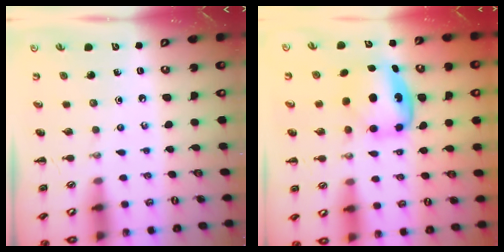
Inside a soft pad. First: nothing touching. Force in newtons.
{"total": 6.3, "press": 6.3, "slide": 0.7}